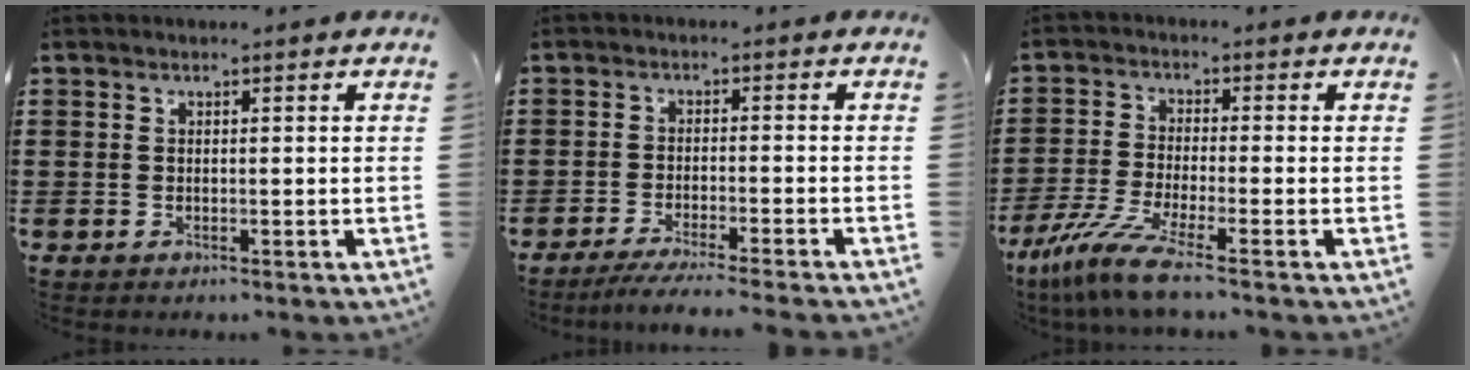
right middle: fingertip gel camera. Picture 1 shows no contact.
{"total": 3.5, "force": [-3.1, -0.5, 1.5], "torque": [-0.026, -0.007, -0.060]}
{"total": 6.8, "force": [-4.9, 0.1, 4.8], "torque": [-0.121, -0.028, -0.098]}